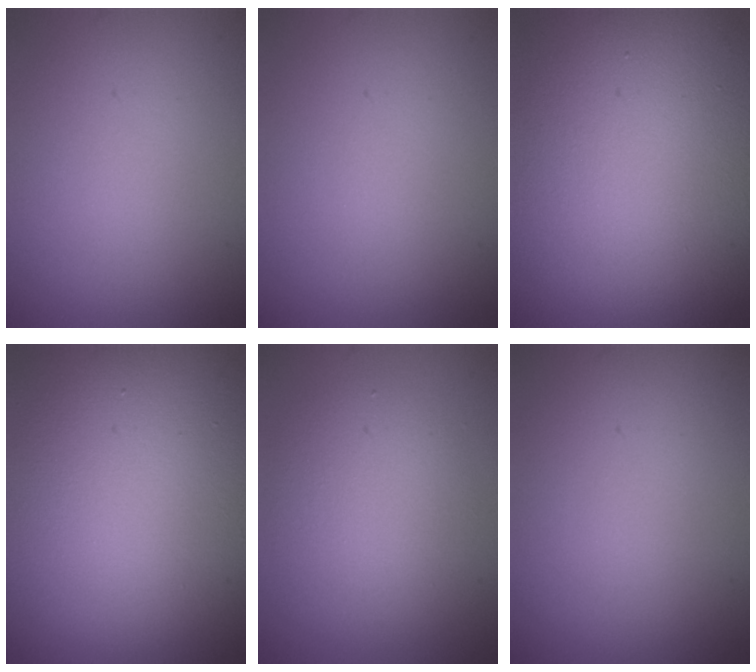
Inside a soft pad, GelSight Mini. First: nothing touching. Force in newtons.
{"total": 0.0}
{"total": 17.3, "press": 17.3, "slide": 0.9}
{"total": 18.6, "press": 18.5, "slide": 1.2}
{"total": 4.0, "press": 4.0, "slide": 0.2}
{"total": 0.0}